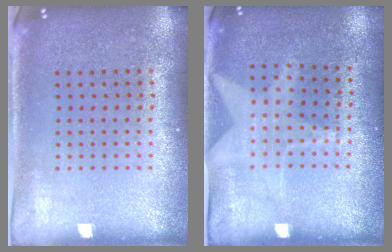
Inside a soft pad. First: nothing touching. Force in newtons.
{"total": 1.2, "press": 1.1, "slide": 0.3}